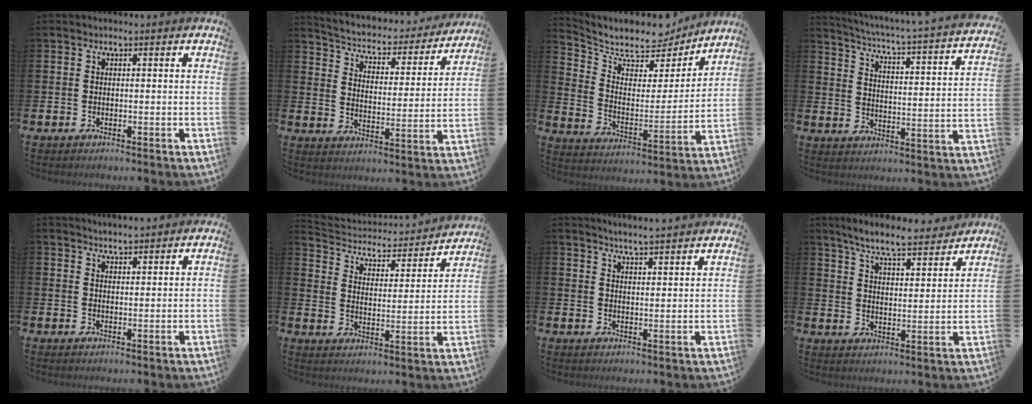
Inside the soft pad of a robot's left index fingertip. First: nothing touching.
{"total": 4.5, "force": [4.1, 1.5, 1.1], "torque": [-0.049, -0.035, 0.063]}
{"total": 8.8, "force": [8.0, 3.1, 1.9], "torque": [-0.078, -0.065, 0.137]}
{"total": 3.6, "force": [3.2, -0.3, 1.6], "torque": [-0.053, -0.041, 0.044]}
{"total": 2.7, "force": [2.7, 0.2, -0.1], "torque": [-0.003, -0.009, 0.051]}
{"total": 4.6, "force": [4.1, 2.0, 1.1], "torque": [-0.051, -0.034, 0.061]}
{"total": 4.3, "force": [4.3, -0.7, 0.2], "torque": [-0.013, -0.027, 0.075]}
{"total": 7.5, "force": [7.0, 0.7, 2.7], "torque": [-0.074, -0.043, 0.120]}